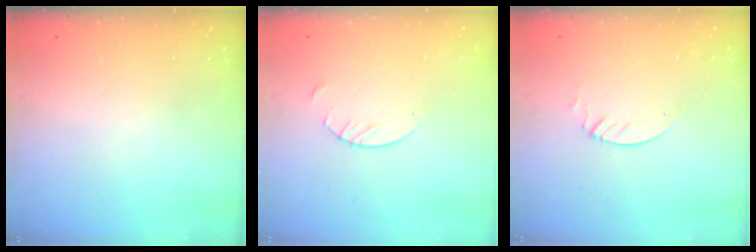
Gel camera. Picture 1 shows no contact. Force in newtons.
{"total": 2.7, "press": 2.7, "slide": 0.2}
{"total": 1.3, "press": 1.3, "slide": 0.1}